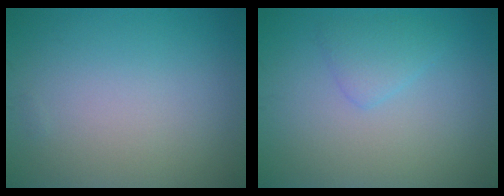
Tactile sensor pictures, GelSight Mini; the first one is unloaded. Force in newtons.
{"total": 1.8, "press": 1.8, "slide": 0.2}